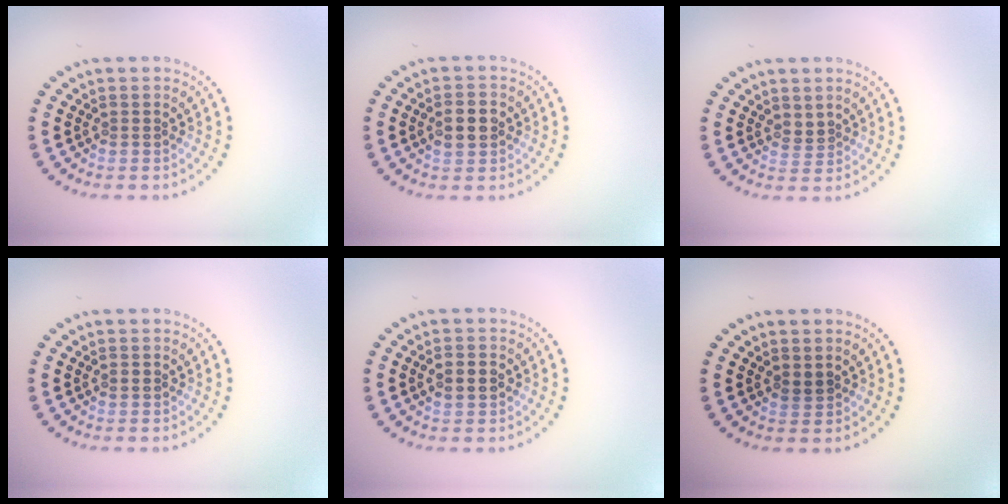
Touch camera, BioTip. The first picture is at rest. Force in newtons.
{"total": 2.7, "press": 2.7, "slide": 0.1}
{"total": 1.0, "press": 0.8, "slide": 0.5}
{"total": 0.9, "press": 0.9, "slide": 0.0}
{"total": 2.7, "press": 2.7, "slide": 0.1}
{"total": 1.0, "press": 0.9, "slide": 0.4}